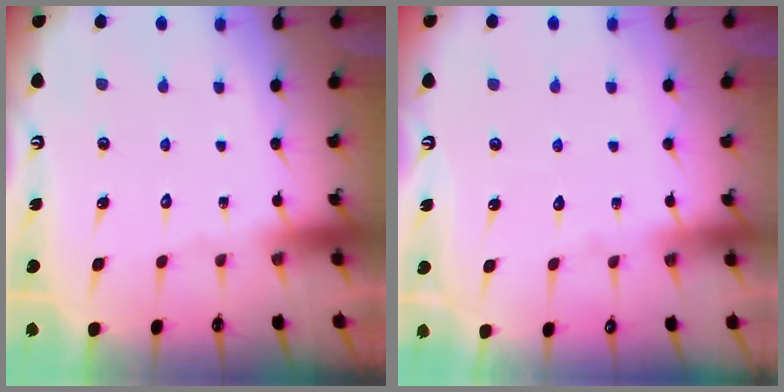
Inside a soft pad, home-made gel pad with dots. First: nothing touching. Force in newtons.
{"total": 3.9, "press": 3.9, "slide": 0.5}